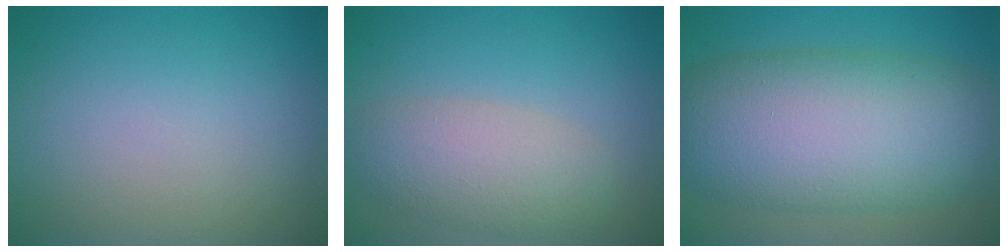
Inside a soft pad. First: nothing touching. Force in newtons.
{"total": 4.6, "press": 4.6, "slide": 0.4}
{"total": 12.5, "press": 12.5, "slide": 0.5}